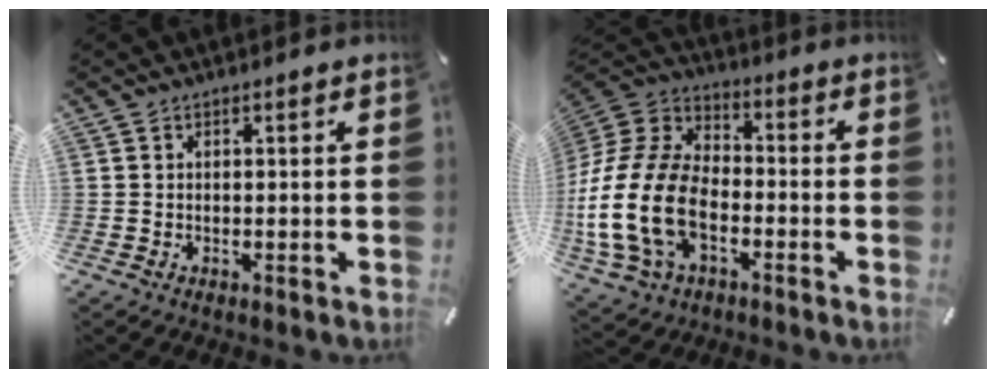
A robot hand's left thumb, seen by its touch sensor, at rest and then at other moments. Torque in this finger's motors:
{"motor_torque": [0.60, 2.59, 2.77, 0.00, 1.05]}